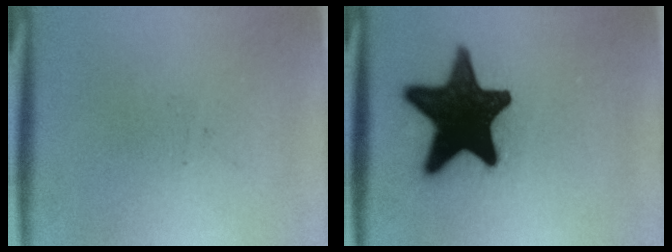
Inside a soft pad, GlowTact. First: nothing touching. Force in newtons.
{"total": 19.2}